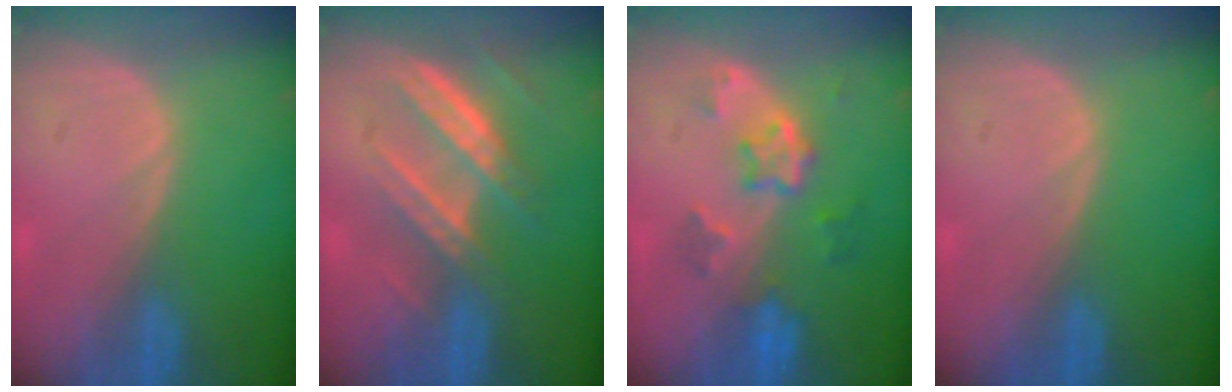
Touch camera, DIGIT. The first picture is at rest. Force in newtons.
{"total": 7.9, "press": 7.0, "slide": 3.6}
{"total": 6.1, "press": 5.5, "slide": 2.7}
{"total": 0.0}